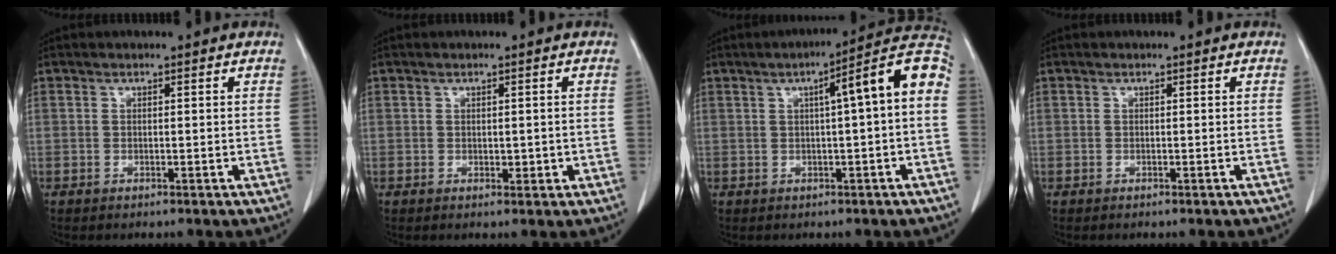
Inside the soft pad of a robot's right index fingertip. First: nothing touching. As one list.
[{"total": 1.4, "force": [-0.1, 0.9, 1.1], "torque": [-0.011, -0.001, 0.001]}, {"total": 10.3, "force": [1.5, 0.4, 10.2], "torque": [-0.137, 0.034, 0.013]}, {"total": 0.0}]